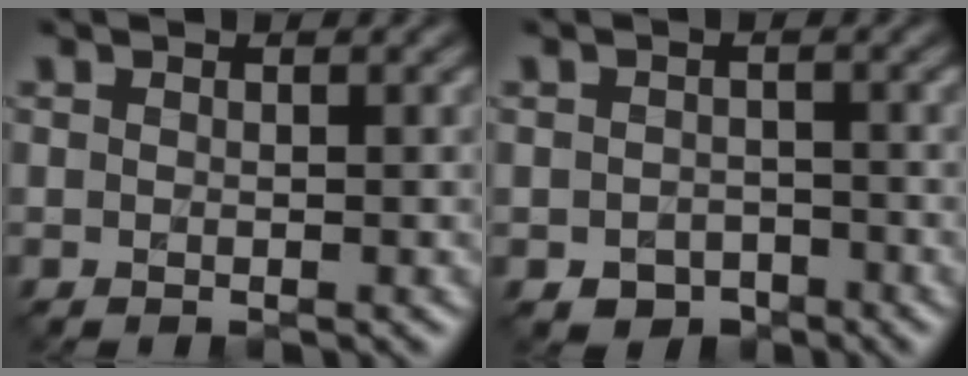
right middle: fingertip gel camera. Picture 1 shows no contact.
{"total": 2.8, "force": [-1.8, 1.9, 1.0], "torque": [-0.018, -0.011, -0.031]}